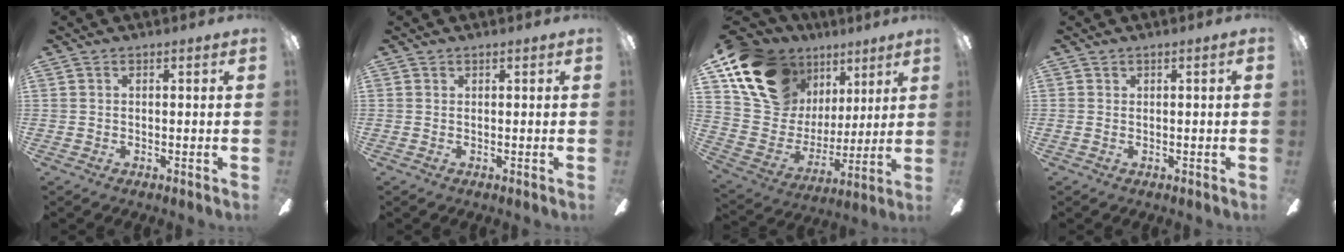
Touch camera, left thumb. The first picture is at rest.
{"total": 0.0}
{"total": 18.5, "force": [11.8, 11.8, 8.1], "torque": [-0.172, -0.051, 0.223]}
{"total": 1.2, "force": [0.0, 0.1, 1.2], "torque": [-0.020, -0.001, 0.001]}